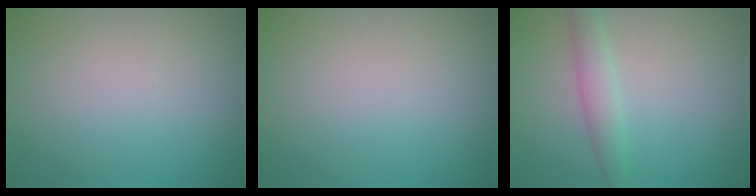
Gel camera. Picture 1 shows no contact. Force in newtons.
{"total": 0.0}
{"total": 2.5, "press": 2.5, "slide": 0.1}